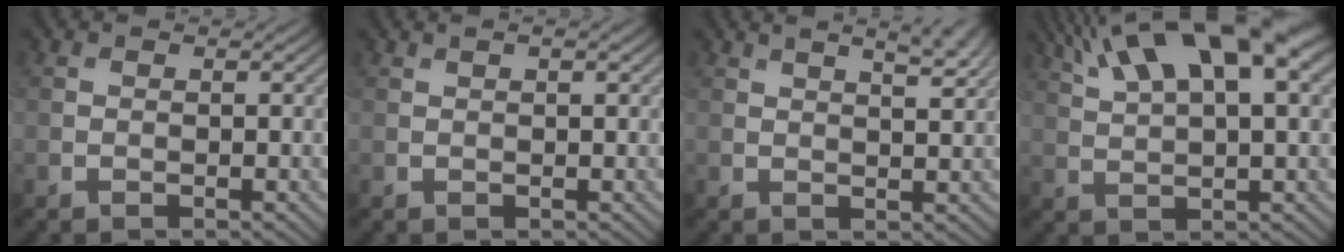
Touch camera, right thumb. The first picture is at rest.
{"total": 1.4, "force": [0.9, 0.0, 1.1], "torque": [-0.017, 0.004, 0.017]}
{"total": 4.3, "force": [3.0, 0.8, 3.0], "torque": [-0.038, 0.011, 0.040]}
{"total": 14.4, "force": [8.2, 4.7, 10.9], "torque": [-0.212, 0.027, 0.150]}